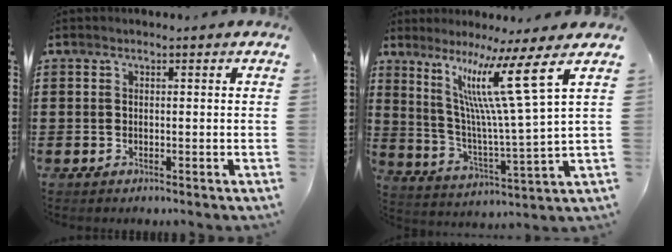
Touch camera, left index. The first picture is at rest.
{"total": 12.7, "force": [7.1, -0.6, 10.4], "torque": [-0.214, -0.034, 0.106]}